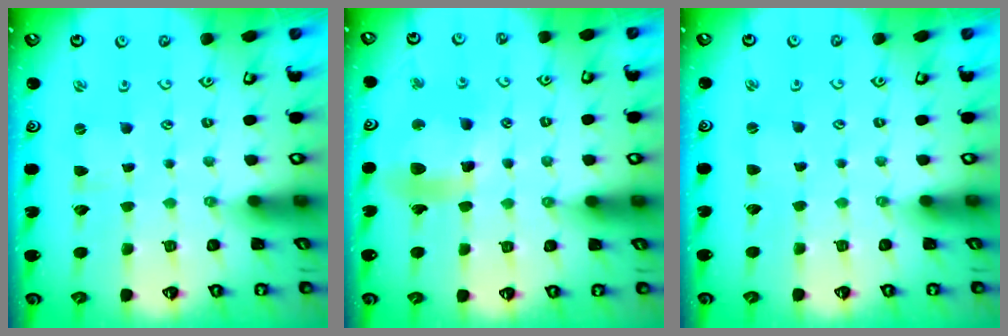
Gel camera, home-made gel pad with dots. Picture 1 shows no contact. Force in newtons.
{"total": 12.7, "press": 12.6, "slide": 1.9}
{"total": 1.6, "press": 1.6, "slide": 0.4}